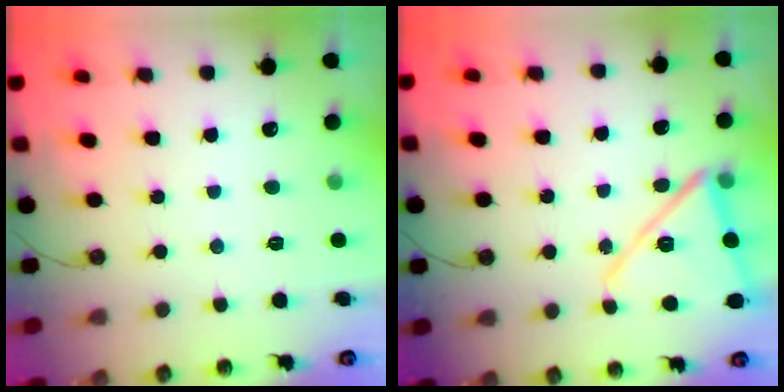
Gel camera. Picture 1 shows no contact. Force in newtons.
{"total": 15.1, "press": 15.0, "slide": 1.6}